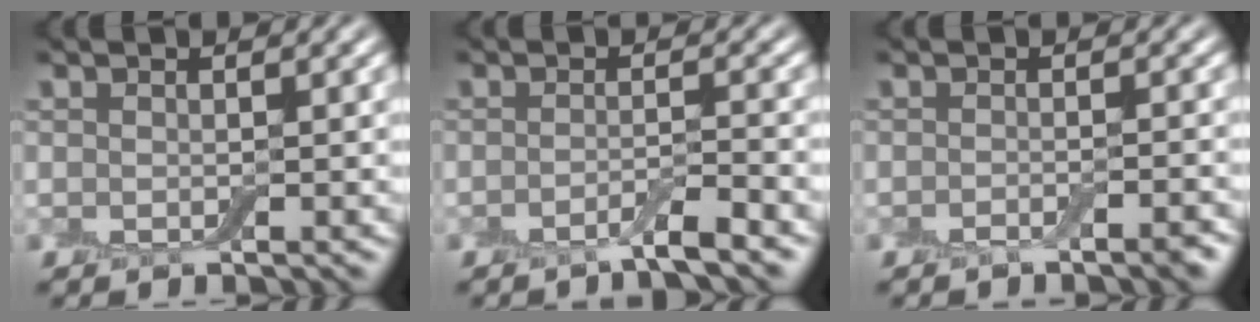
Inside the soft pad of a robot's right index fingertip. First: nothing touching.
{"total": 2.4, "force": [-1.6, 0.3, 1.8], "torque": [-0.026, 0.002, -0.036]}
{"total": 1.7, "force": [-1.3, 0.4, 1.1], "torque": [-0.010, -0.001, -0.023]}